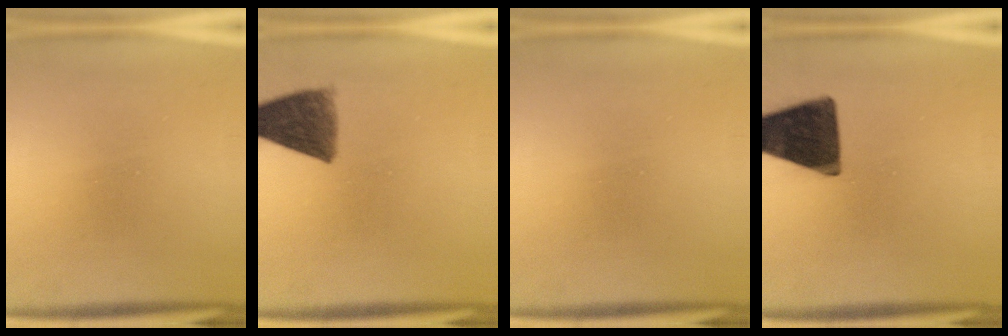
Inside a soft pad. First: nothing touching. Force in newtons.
{"total": 8.4}
{"total": 0.0}
{"total": 16.0}